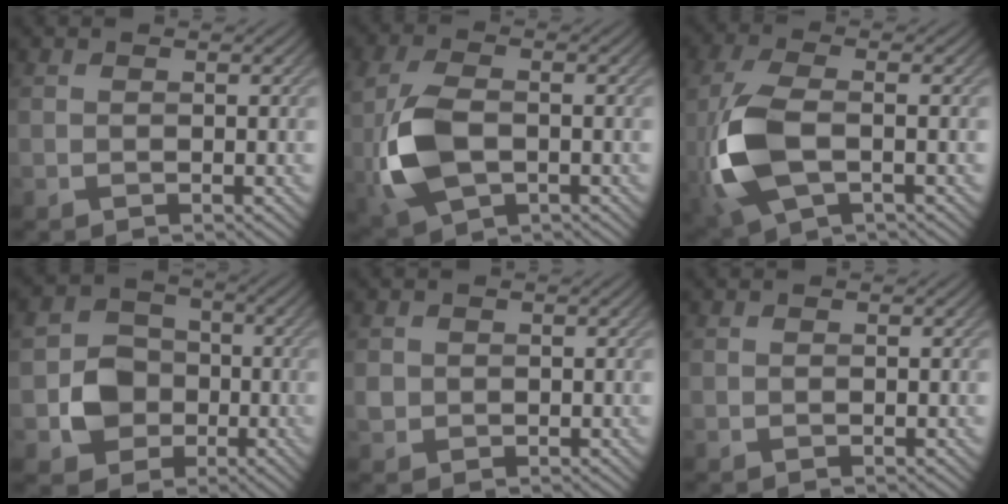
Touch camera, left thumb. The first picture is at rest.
{"total": 9.1, "force": [-1.7, 5.3, 7.2], "torque": [-0.188, -0.010, -0.036]}
{"total": 10.4, "force": [-2.0, 5.2, 8.7], "torque": [-0.229, -0.015, -0.043]}
{"total": 6.1, "force": [-1.2, 5.5, 2.5], "torque": [-0.055, 0.002, -0.036]}
{"total": 1.3, "force": [0.1, 1.3, 0.1], "torque": [-0.004, -0.003, -0.003]}
{"total": 0.0}